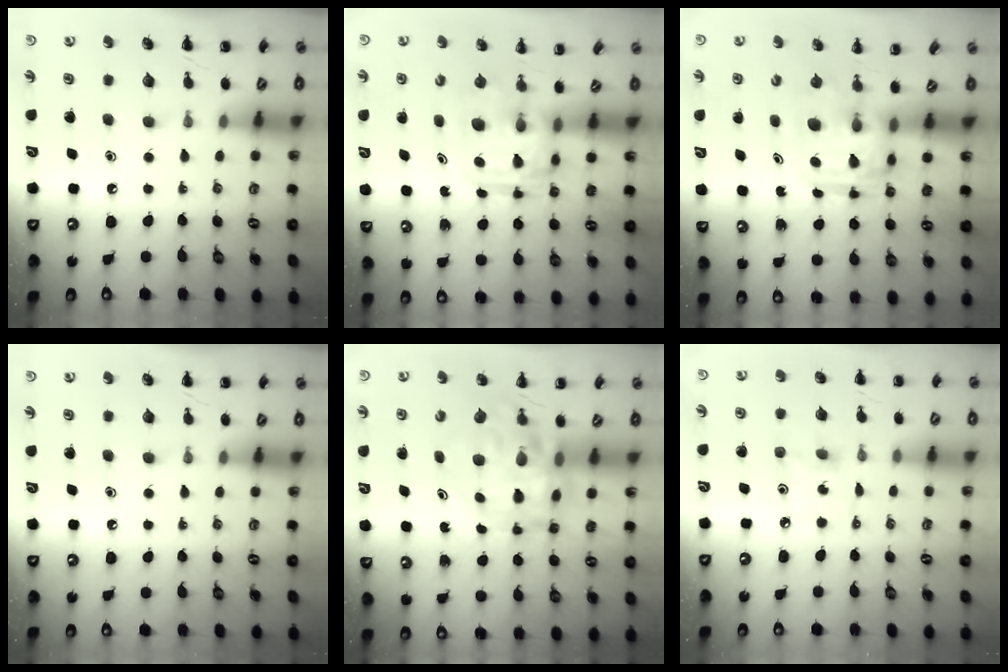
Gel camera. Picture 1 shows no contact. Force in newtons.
{"total": 3.0, "press": 3.0, "slide": 0.3}
{"total": 3.0, "press": 3.0, "slide": 0.3}
{"total": 0.0}
{"total": 13.3, "press": 12.7, "slide": 3.8}
{"total": 3.3, "press": 3.1, "slide": 1.0}